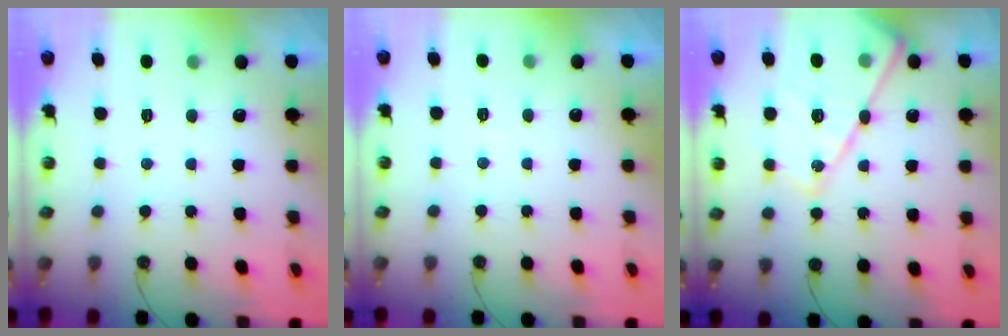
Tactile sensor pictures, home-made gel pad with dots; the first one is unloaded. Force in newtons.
{"total": 2.7, "press": 2.7, "slide": 0.5}
{"total": 16.7, "press": 16.7, "slide": 1.3}